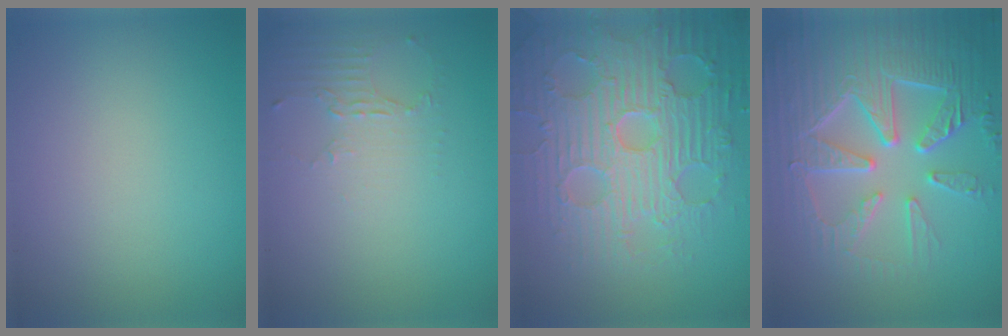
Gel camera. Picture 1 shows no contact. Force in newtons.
{"total": 2.2, "press": 1.6, "slide": 1.5}
{"total": 9.1, "press": 6.7, "slide": 6.2}
{"total": 8.6, "press": 6.2, "slide": 6.0}